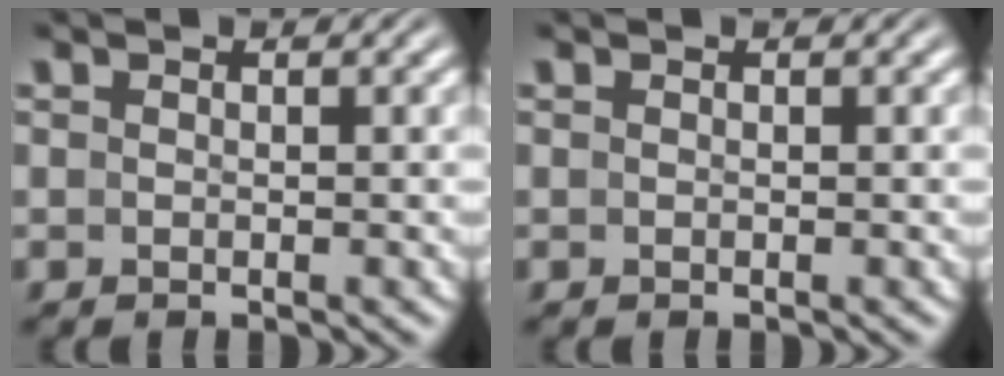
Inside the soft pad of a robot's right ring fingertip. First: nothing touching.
{"total": 0.0}